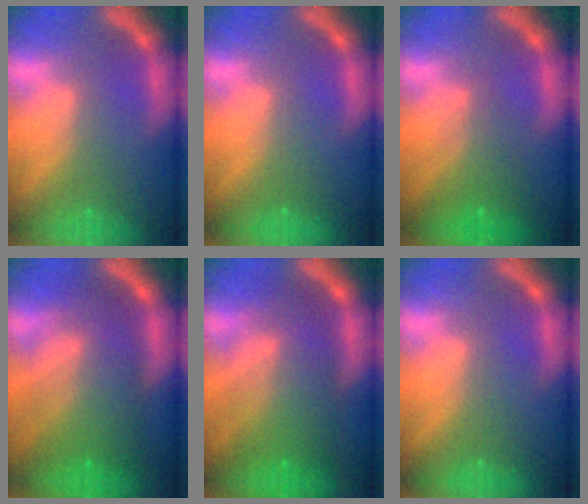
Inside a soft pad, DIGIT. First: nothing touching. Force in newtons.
{"total": 0.0}
{"total": 3.5}
{"total": 10.0}
{"total": 9.5}
{"total": 0.0}